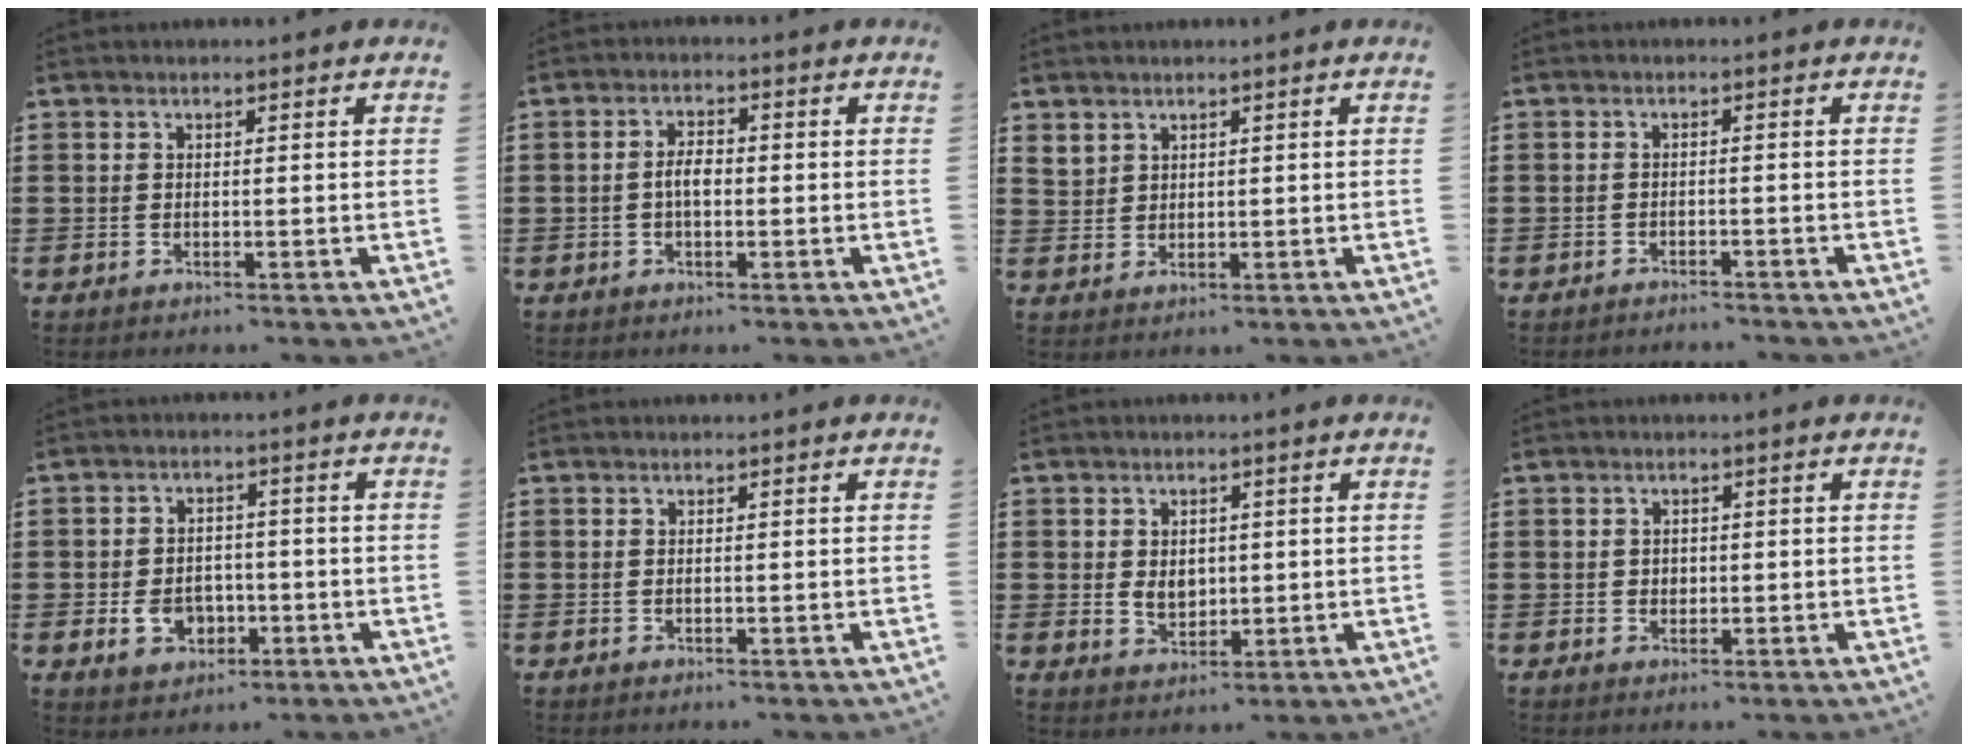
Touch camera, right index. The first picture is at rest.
{"total": 3.1, "force": [-0.4, 1.4, 2.7], "torque": [-0.058, 0.002, -0.010]}
{"total": 2.4, "force": [1.8, 1.5, 0.1], "torque": [-0.008, 0.006, 0.037]}
{"total": 1.5, "force": [-1.5, 0.1, -0.1], "torque": [-0.002, 0.003, -0.032]}
{"total": 5.4, "force": [-1.5, 4.3, 2.9], "torque": [-0.071, 0.005, -0.029]}
{"total": 0.0}
{"total": 3.4, "force": [0.3, 2.8, 1.9], "torque": [-0.037, 0.008, 0.002]}
{"total": 1.4, "force": [0.6, 0.3, 1.3], "torque": [-0.026, 0.001, 0.010]}